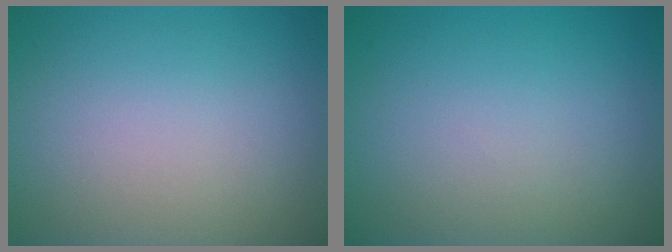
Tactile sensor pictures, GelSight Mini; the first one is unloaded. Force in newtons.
{"total": 0.0}